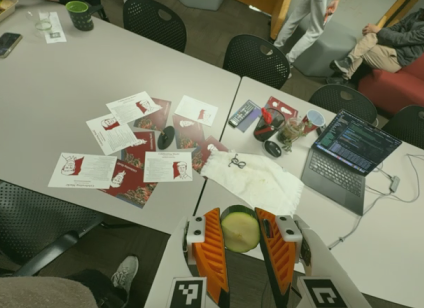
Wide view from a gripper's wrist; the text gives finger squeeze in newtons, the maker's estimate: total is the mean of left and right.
{"total": 12.0, "left": 11.8, "right": 12.2}